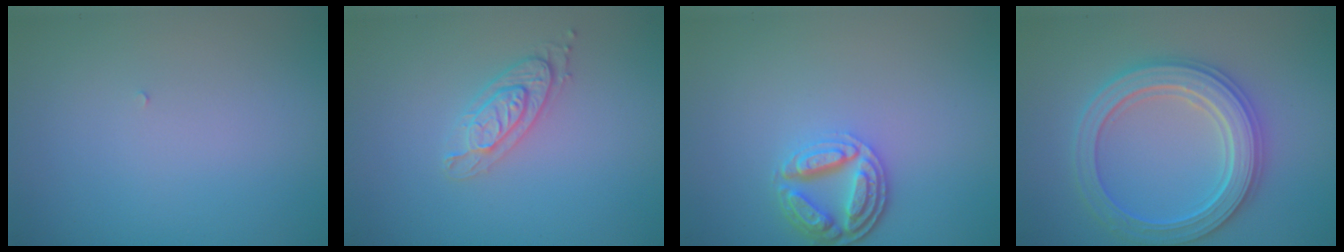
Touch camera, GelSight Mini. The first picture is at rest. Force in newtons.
{"total": 2.1, "press": 2.1, "slide": 0.3}
{"total": 4.0, "press": 3.2, "slide": 2.5}
{"total": 5.1, "press": 5.1, "slide": 0.9}